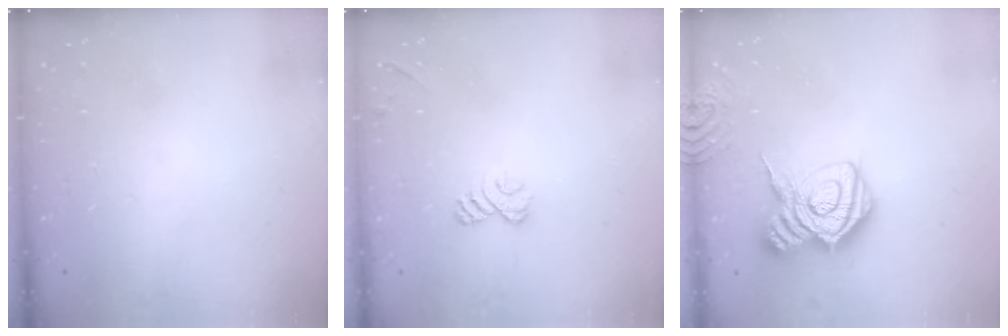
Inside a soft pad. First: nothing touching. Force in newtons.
{"total": 6.7, "press": 6.6, "slide": 1.2}
{"total": 15.5, "press": 15.5, "slide": 0.7}